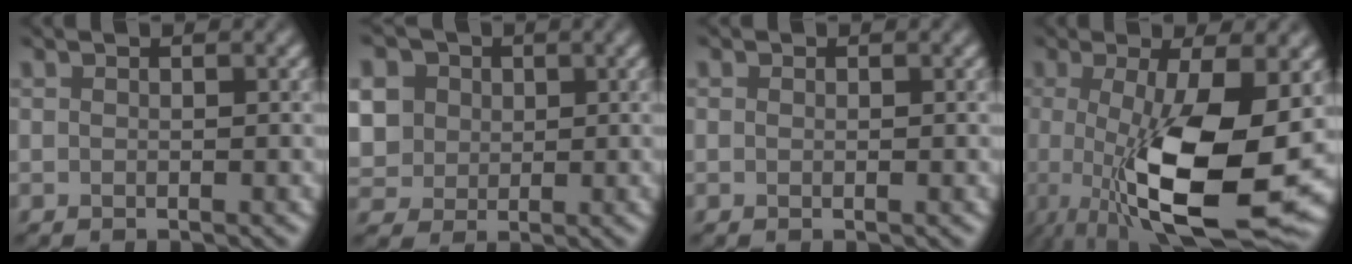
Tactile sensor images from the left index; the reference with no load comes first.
{"total": 5.3, "force": [1.0, 5.0, 1.2], "torque": [-0.049, 0.021, 0.025]}
{"total": 0.8, "force": [-0.5, -0.2, -0.5], "torque": [0.005, -0.003, 0.002]}
{"total": 11.7, "force": [-1.9, 3.3, 11.1], "torque": [-0.179, -0.023, -0.019]}